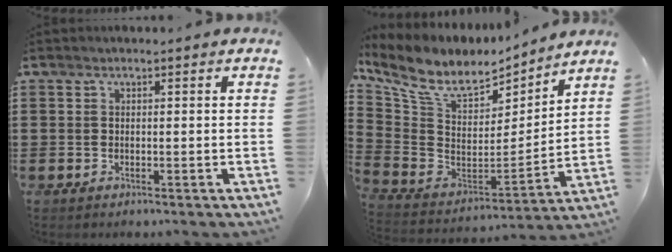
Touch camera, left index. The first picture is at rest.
{"total": 9.2, "force": [6.8, 3.9, 4.8], "torque": [-0.128, -0.047, 0.120]}